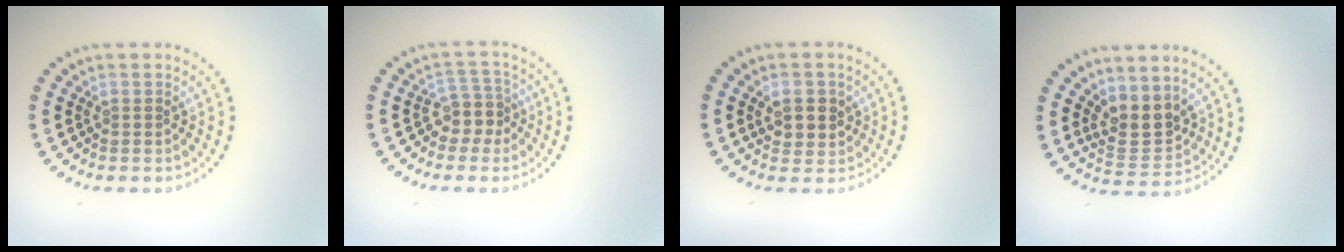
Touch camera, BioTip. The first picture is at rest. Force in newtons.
{"total": 2.7, "press": 2.1, "slide": 1.6}
{"total": 2.6, "press": 2.6, "slide": 0.7}
{"total": 3.3, "press": 2.9, "slide": 1.6}